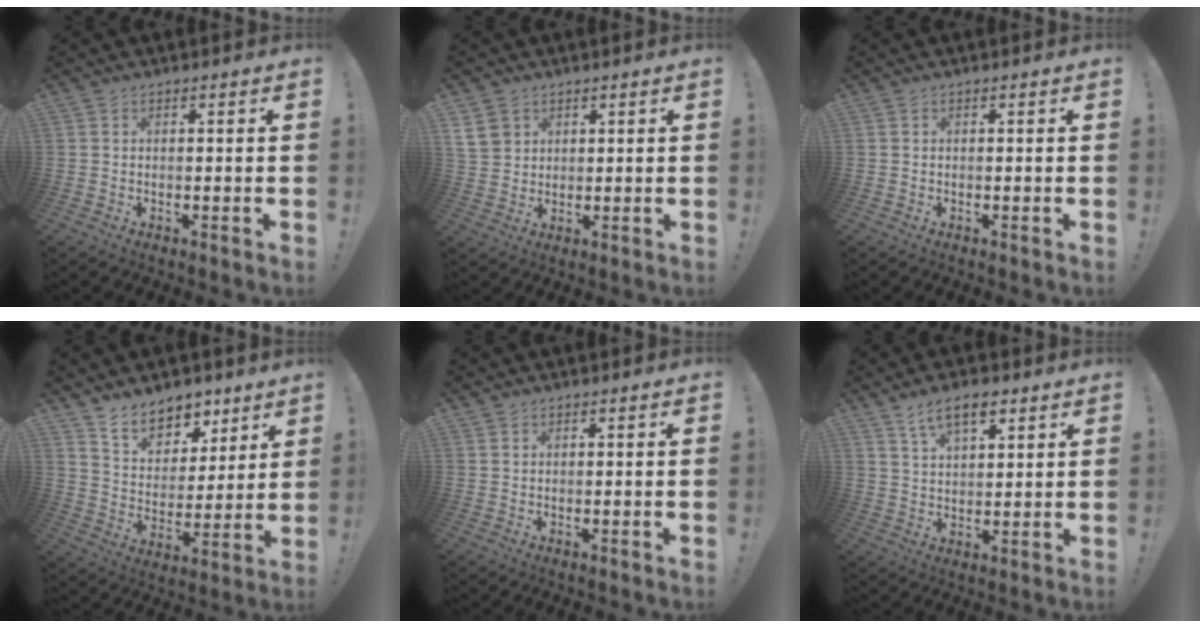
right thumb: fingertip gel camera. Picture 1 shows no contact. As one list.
[{"total": 6.7, "force": [3.4, 5.2, 2.6], "torque": [-0.049, -0.010, 0.068]}, {"total": 0.0}, {"total": 11.4, "force": [9.1, 6.4, 2.8], "torque": [-0.046, -0.067, 0.174]}, {"total": 0.6, "force": [0.5, 0.4, 0.0], "torque": [0.000, -0.001, 0.009]}, {"total": 8.3, "force": [5.2, 3.7, 5.3], "torque": [-0.088, -0.017, 0.094]}]